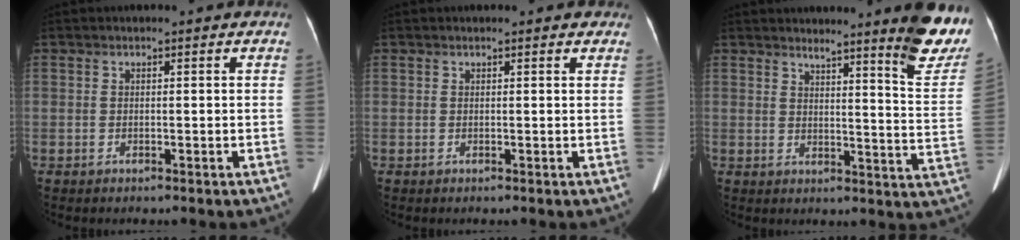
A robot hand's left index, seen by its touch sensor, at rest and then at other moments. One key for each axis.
{"total": 2.2, "fx": 1.9, "fy": 0.8, "fz": 0.8, "tx": -0.007, "ty": 0.009, "tz": 0.012}
{"total": 12.0, "fx": 9.9, "fy": 0.1, "fz": 6.7, "tx": -0.063, "ty": -0.051, "tz": 0.104}